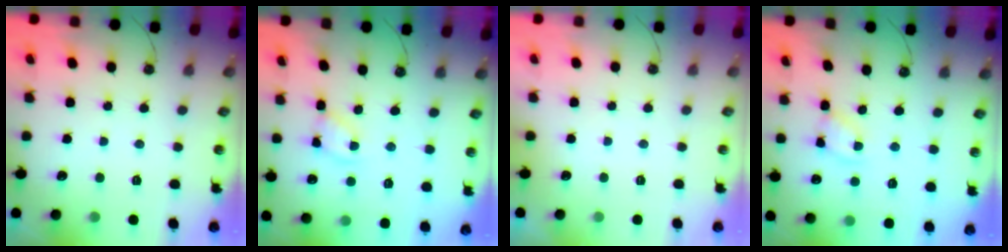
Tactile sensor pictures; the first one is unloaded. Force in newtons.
{"total": 4.0, "press": 4.0, "slide": 0.2}
{"total": 0.0}
{"total": 2.9, "press": 2.9, "slide": 0.4}